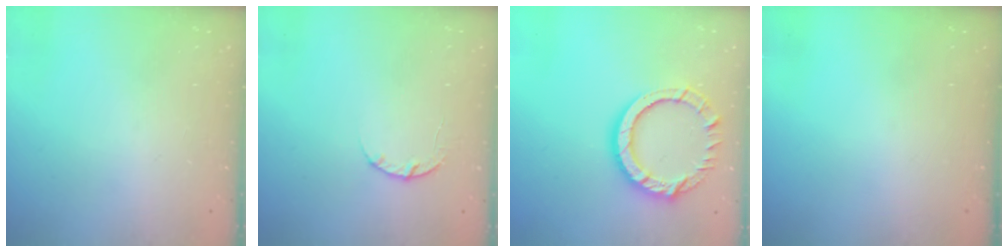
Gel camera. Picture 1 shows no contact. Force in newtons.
{"total": 3.6, "press": 3.5, "slide": 0.5}
{"total": 12.8, "press": 12.7, "slide": 1.4}
{"total": 0.0}